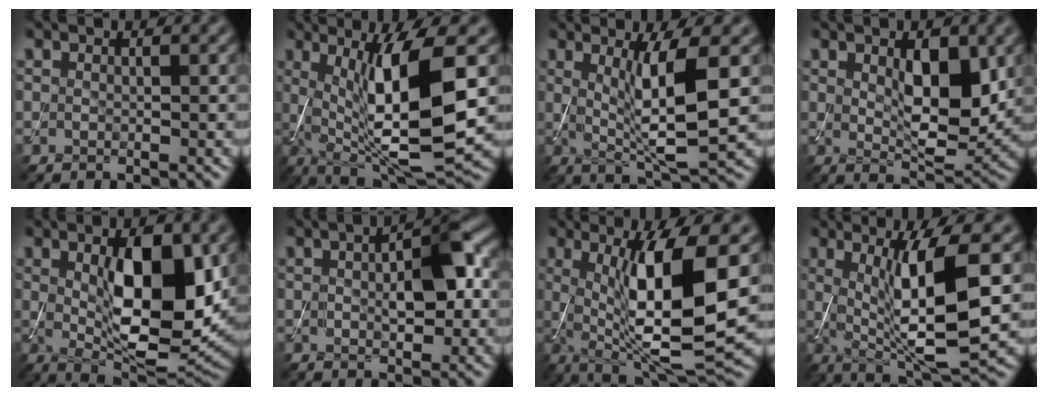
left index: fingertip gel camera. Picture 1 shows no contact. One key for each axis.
{"total": 10.9, "fx": 0.8, "fy": 2.6, "fz": 10.5, "tx": -0.169, "ty": -0.007, "tz": 0.024}
{"total": 6.7, "fx": 0.9, "fy": 1.2, "fz": 6.6, "tx": -0.112, "ty": -0.012, "tz": 0.022}
{"total": 6.0, "fx": 1.3, "fy": 2.7, "fz": 5.2, "tx": -0.083, "ty": -0.009, "tz": 0.027}
{"total": 10.5, "fx": 1.3, "fy": 4.2, "fz": 9.5, "tx": -0.145, "ty": -0.005, "tz": 0.028}
{"total": 5.6, "fx": 0.4, "fy": 2.7, "fz": 4.9, "tx": -0.083, "ty": 0.006, "tz": 0.005}
{"total": 11.0, "fx": 0.8, "fy": 2.7, "fz": 10.6, "tx": -0.170, "ty": -0.009, "tz": 0.022}
{"total": 9.3, "fx": 0.8, "fy": 2.1, "fz": 9.0, "tx": -0.147, "ty": -0.010, "tz": 0.023}